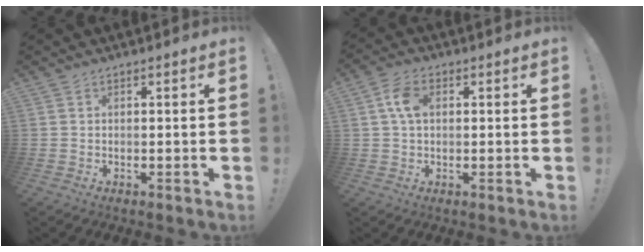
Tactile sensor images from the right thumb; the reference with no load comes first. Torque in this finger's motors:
{"motor_torque": [-0.22, 0.44, 0.57, -0.30, 0.03]}